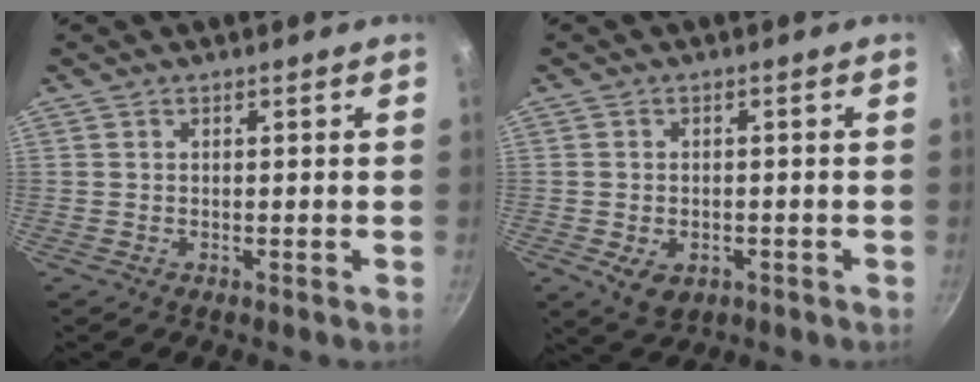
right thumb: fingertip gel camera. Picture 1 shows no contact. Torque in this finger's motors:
{"motor_torque": [-0.23, 0.36, -0.20, -0.16, 0.13]}